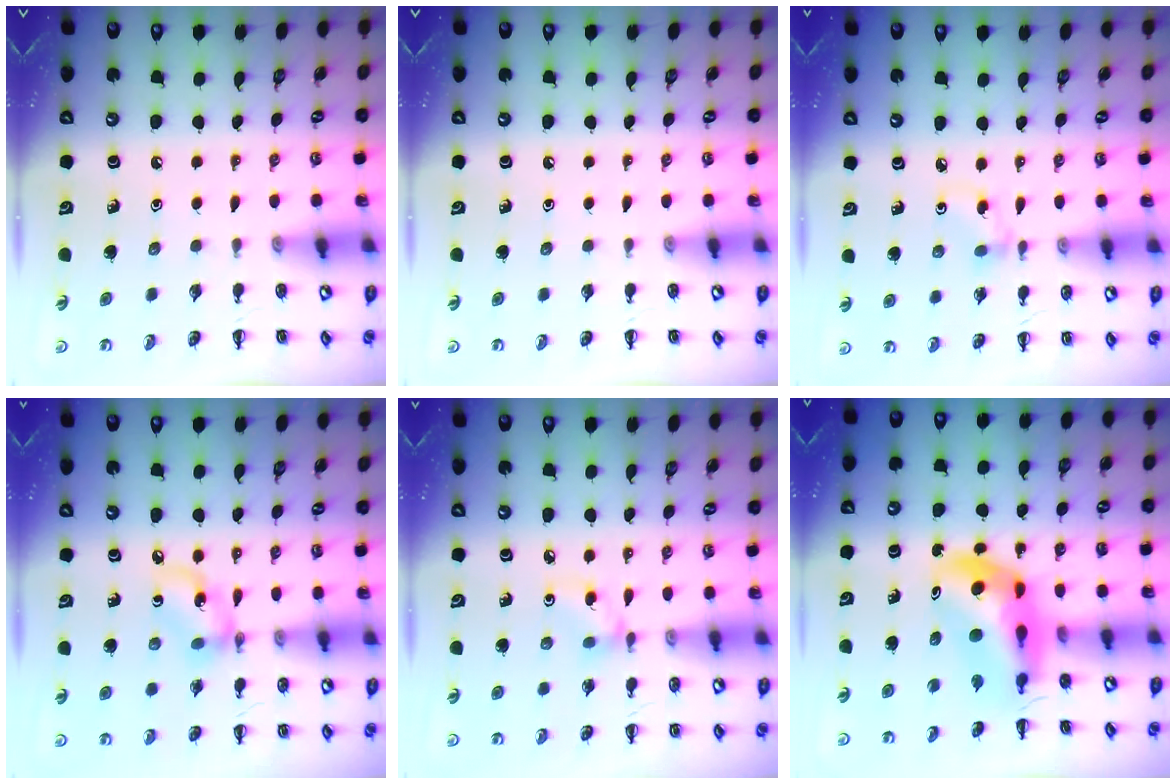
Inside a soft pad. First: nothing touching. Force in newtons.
{"total": 0.0}
{"total": 3.9, "press": 3.6, "slide": 1.5}
{"total": 8.0, "press": 7.9, "slide": 1.5}
{"total": 3.1, "press": 2.9, "slide": 1.1}
{"total": 10.8, "press": 10.2, "slide": 3.3}